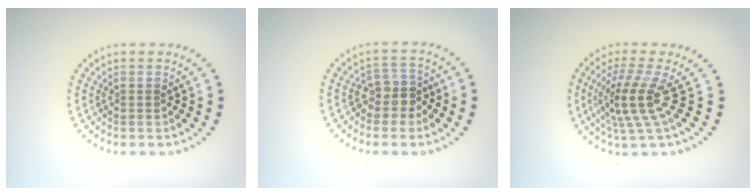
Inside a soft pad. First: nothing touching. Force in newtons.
{"total": 2.5, "press": 2.2, "slide": 1.2}
{"total": 3.8, "press": 2.7, "slide": 2.6}